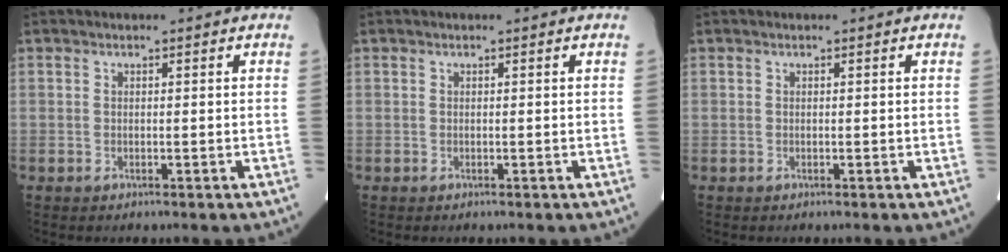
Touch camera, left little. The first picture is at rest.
{"total": 0.0}
{"total": 0.0}